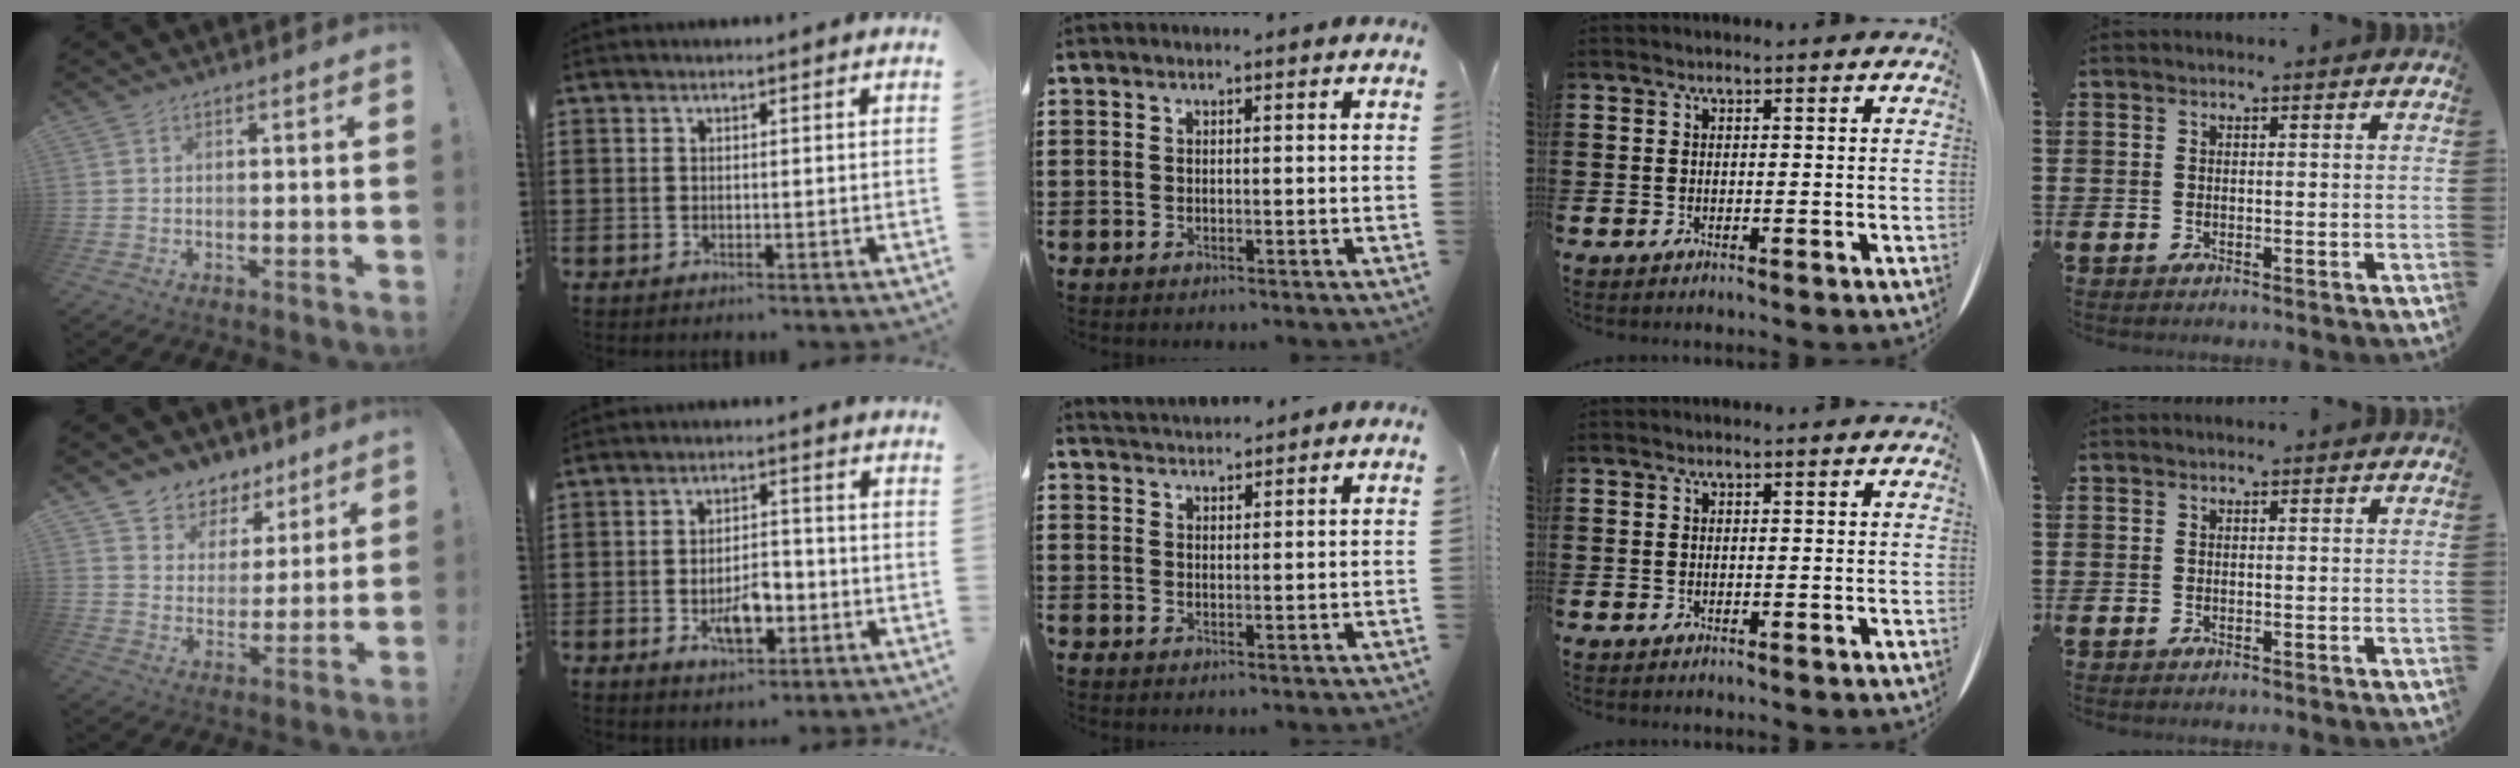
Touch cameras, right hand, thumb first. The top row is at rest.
{"thumb": {"total": 7.6, "force": [4.8, 5.9, 0.8], "torque": [-0.014, -0.044, 0.096]}, "index": {"total": 6.5, "force": [-2.2, 3.1, 5.2], "torque": [-0.082, 0.001, -0.044]}, "middle": {"total": 2.4, "force": [2.3, 0.1, -0.4], "torque": [0.001, -0.003, 0.045]}}